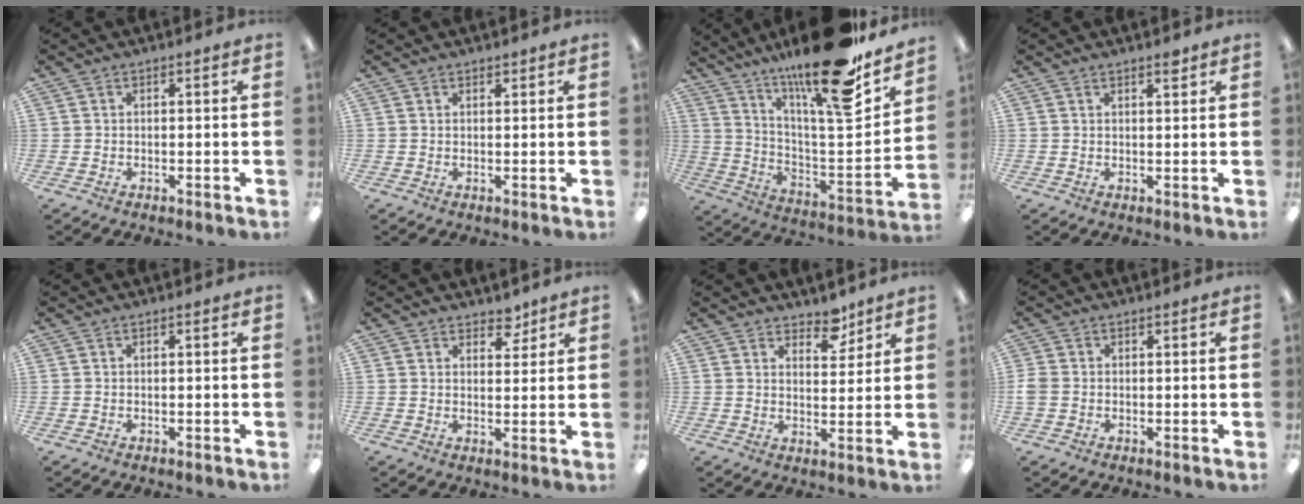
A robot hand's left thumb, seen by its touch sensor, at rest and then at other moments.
{"total": 1.1, "force": [1.0, 0.4, 0.0], "torque": [-0.001, -0.001, 0.021]}
{"total": 23.1, "force": [17.6, 3.9, 14.5], "torque": [-0.223, -0.125, 0.278]}
{"total": 2.0, "force": [1.8, 0.4, 0.8], "torque": [0.000, -0.009, 0.029]}
{"total": 0.0}
{"total": 4.3, "force": [3.6, 2.2, 1.0], "torque": [0.006, -0.023, 0.061]}
{"total": 6.0, "force": [5.0, 2.8, 1.7], "torque": [-0.006, -0.034, 0.088]}
{"total": 2.5, "force": [-0.3, 2.0, 1.4], "torque": [-0.030, 0.003, -0.006]}